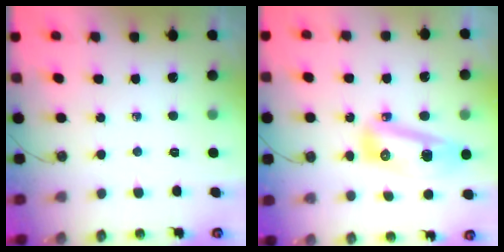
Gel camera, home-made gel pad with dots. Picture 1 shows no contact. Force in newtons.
{"total": 12.6, "press": 12.5, "slide": 1.6}